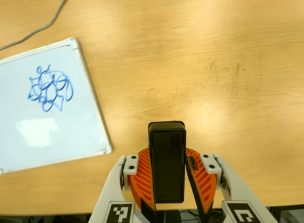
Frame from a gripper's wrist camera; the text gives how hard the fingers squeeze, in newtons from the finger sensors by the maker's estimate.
{"total": 6.4, "left": 5.8, "right": 7.0}